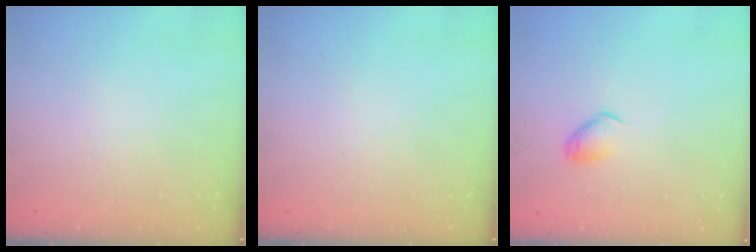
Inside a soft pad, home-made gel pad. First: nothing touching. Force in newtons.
{"total": 0.0}
{"total": 7.2, "press": 7.2, "slide": 1.0}